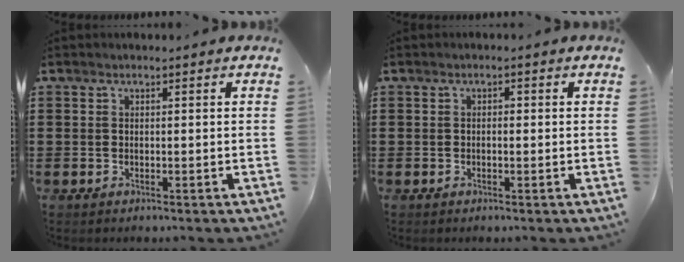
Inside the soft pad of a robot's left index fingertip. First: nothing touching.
{"total": 0.6, "force": [-0.2, 0.3, 0.5], "torque": [-0.012, -0.003, -0.004]}